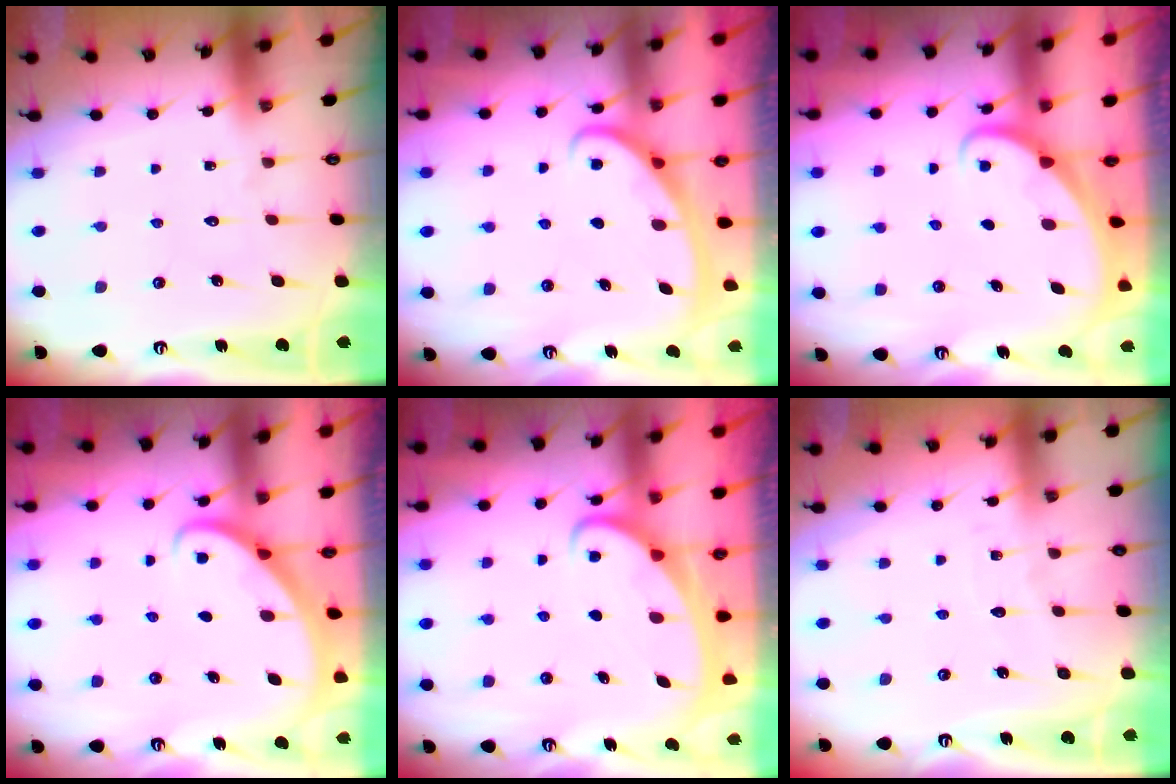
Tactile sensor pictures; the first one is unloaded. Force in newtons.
{"total": 3.0, "press": 3.0, "slide": 0.4}
{"total": 1.7, "press": 1.7, "slide": 0.0}
{"total": 2.9, "press": 2.9, "slide": 0.2}
{"total": 2.1, "press": 2.1, "slide": 0.3}
{"total": 2.3, "press": 2.3, "slide": 0.3}